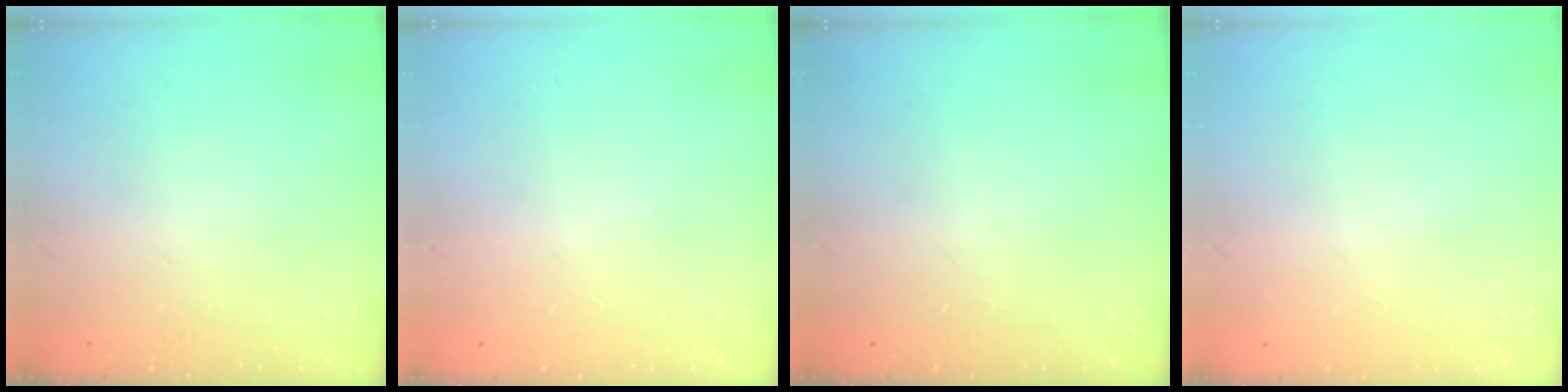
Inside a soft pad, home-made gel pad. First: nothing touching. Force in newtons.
{"total": 0.9, "press": 0.9, "slide": 0.0}
{"total": 0.0}
{"total": 1.1, "press": 0.8, "slide": 0.7}